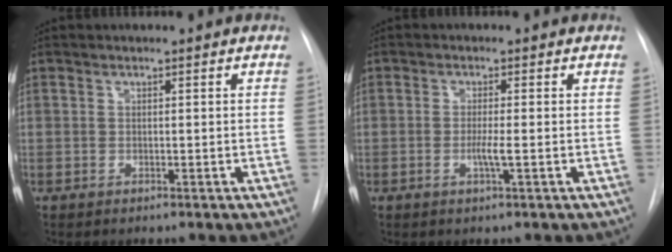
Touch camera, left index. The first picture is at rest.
{"total": 2.2, "force": [-0.5, -0.2, 2.1], "torque": [-0.042, -0.004, -0.010]}